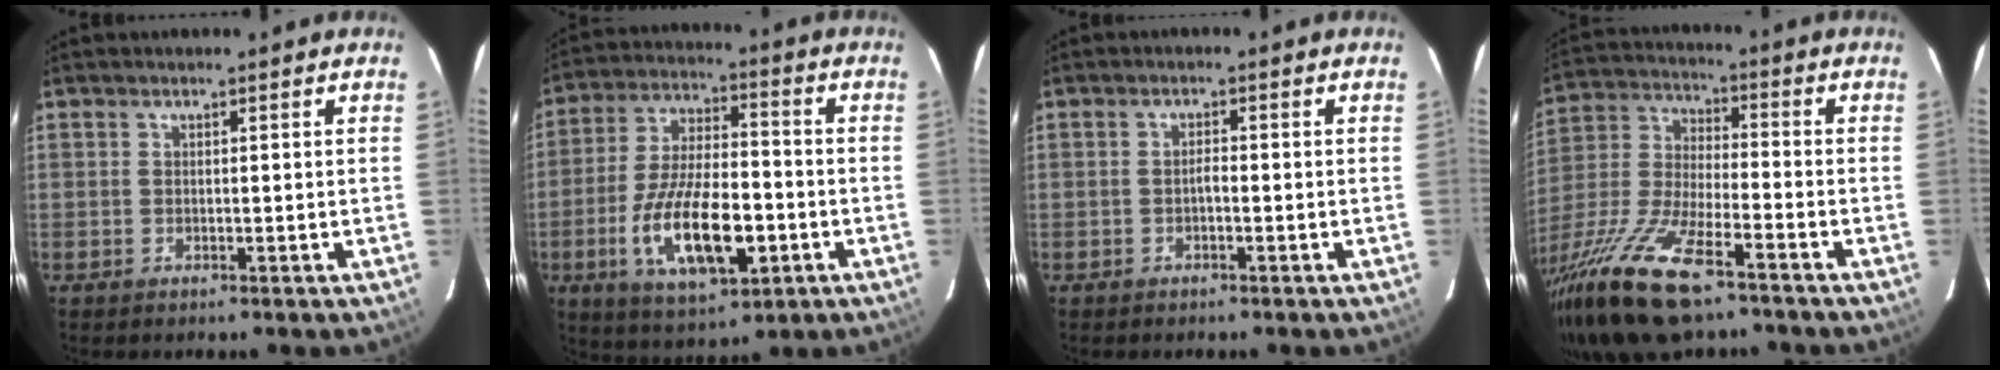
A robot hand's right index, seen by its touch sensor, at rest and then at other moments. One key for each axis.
{"total": 17.1, "fx": -5.4, "fy": 6.8, "fz": 14.7, "tx": -0.294, "ty": -0.009, "tz": -0.086}
{"total": 1.1, "fx": -0.6, "fy": 0.3, "fz": 0.8, "tx": -0.014, "ty": 0.006, "tz": -0.012}
{"total": 20.9, "fx": -14.3, "fy": 5.7, "fz": 14.1, "tx": -0.306, "ty": -0.049, "tz": -0.268}